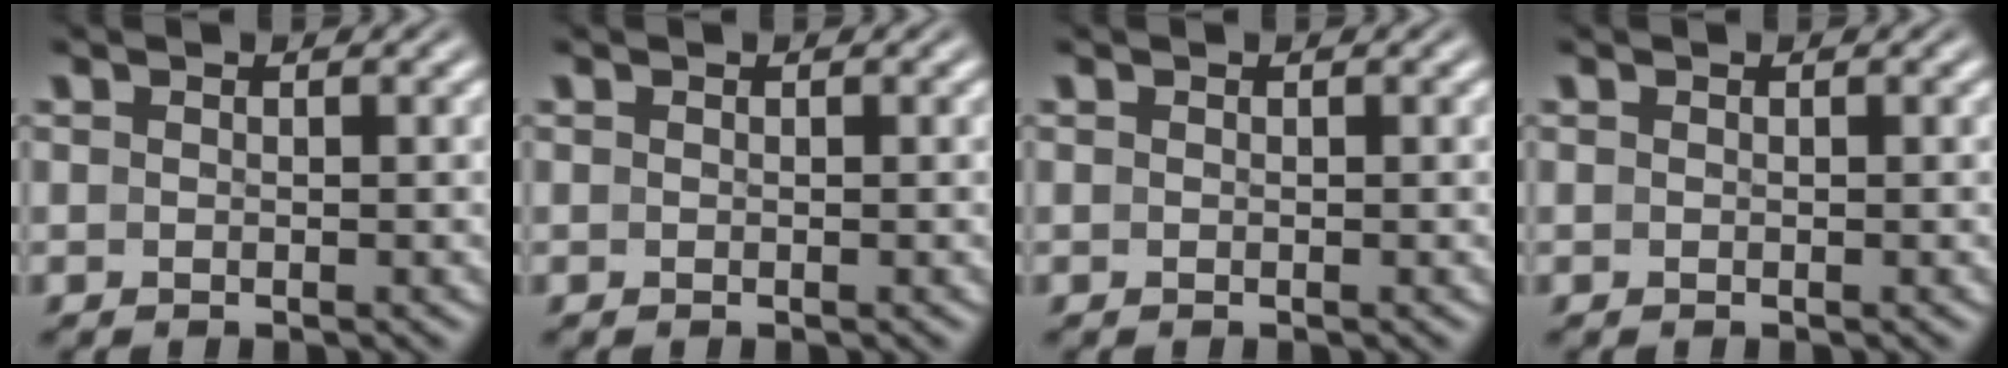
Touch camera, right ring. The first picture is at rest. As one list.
[{"total": 0.0}, {"total": 0.0}, {"total": 0.0}]